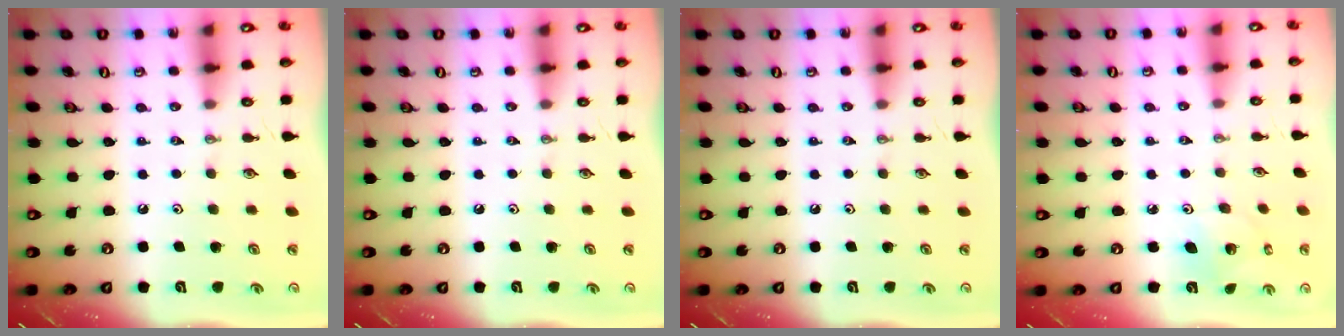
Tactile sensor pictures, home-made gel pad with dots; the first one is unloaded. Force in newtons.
{"total": 0.0}
{"total": 0.0}
{"total": 4.0, "press": 4.0, "slide": 0.4}